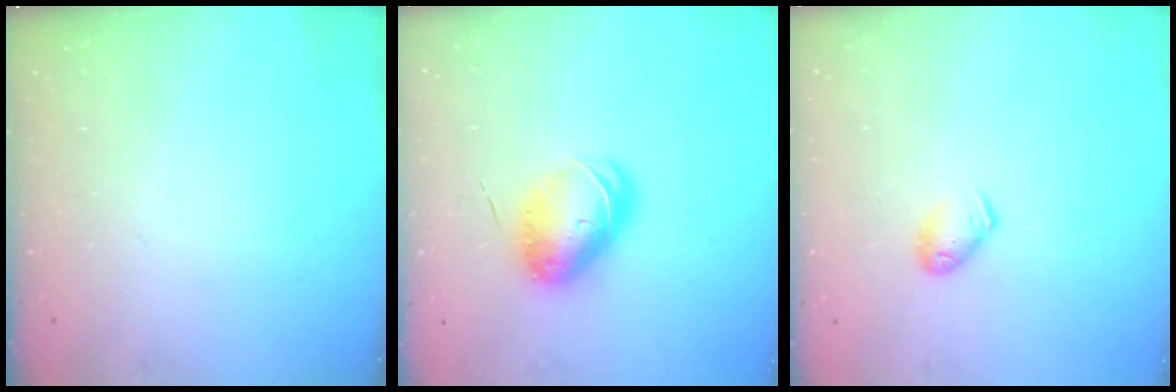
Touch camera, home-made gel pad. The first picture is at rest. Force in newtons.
{"total": 10.7, "press": 10.4, "slide": 2.5}
{"total": 5.5, "press": 5.5, "slide": 0.5}